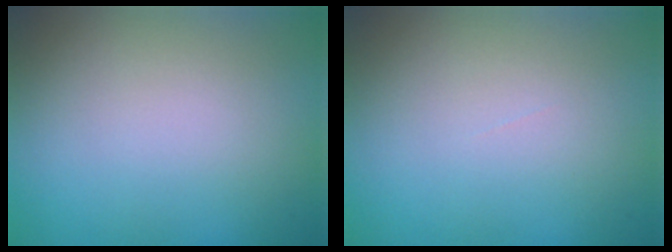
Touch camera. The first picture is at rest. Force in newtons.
{"total": 0.0}